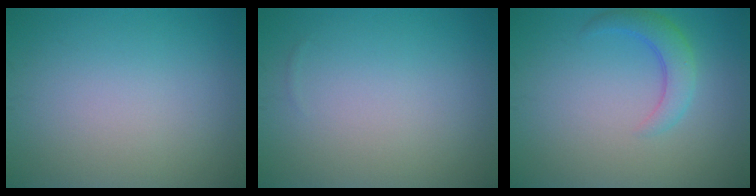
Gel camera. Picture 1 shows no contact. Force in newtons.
{"total": 0.0}
{"total": 2.9, "press": 2.9, "slide": 0.2}